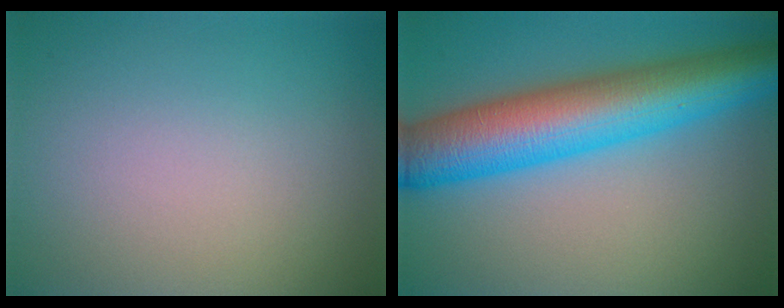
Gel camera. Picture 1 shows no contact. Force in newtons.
{"total": 10.5, "press": 10.5, "slide": 0.2}